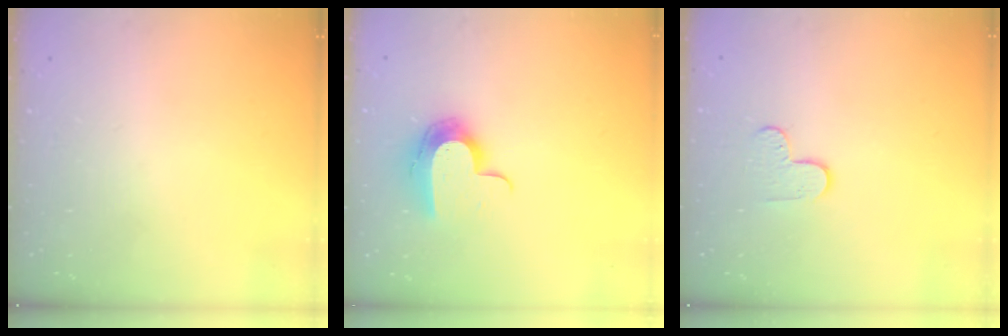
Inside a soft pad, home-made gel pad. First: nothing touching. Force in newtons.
{"total": 12.1, "press": 12.1, "slide": 0.6}
{"total": 4.5, "press": 4.5, "slide": 0.4}